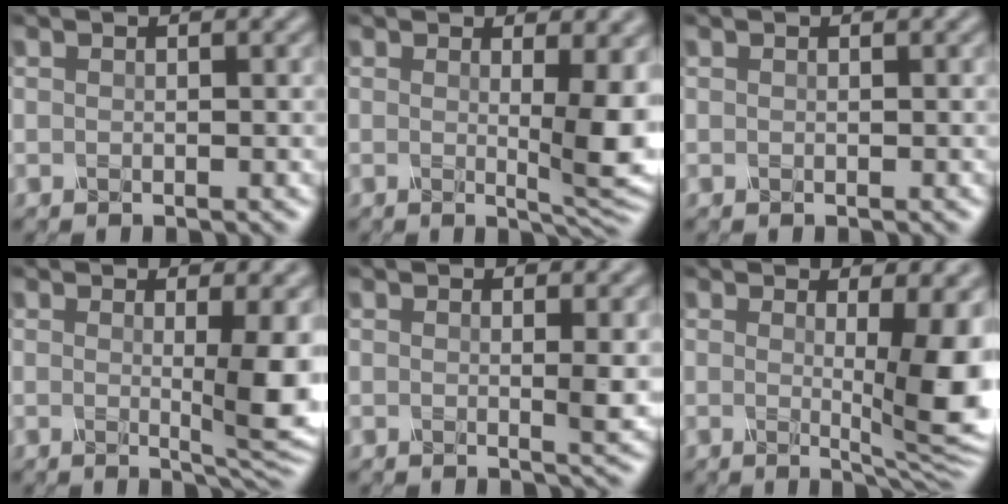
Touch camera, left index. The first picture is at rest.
{"total": 5.3, "force": [0.9, 1.3, 5.1], "torque": [-0.070, -0.010, 0.015]}
{"total": 0.0}
{"total": 5.2, "force": [0.5, 1.0, 5.1], "torque": [-0.067, -0.011, 0.008]}
{"total": 1.3, "force": [0.6, 0.0, 1.2], "torque": [-0.016, -0.007, 0.008]}
{"total": 7.4, "force": [0.7, 1.8, 7.1], "torque": [-0.095, -0.012, 0.012]}